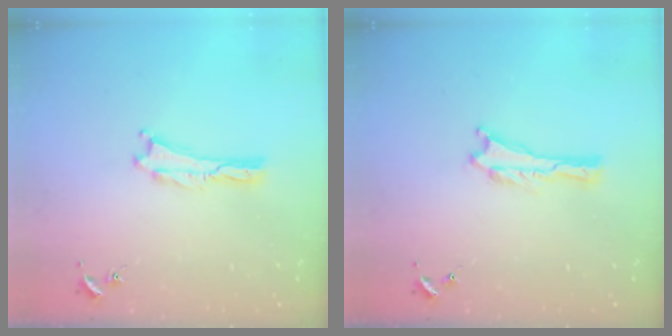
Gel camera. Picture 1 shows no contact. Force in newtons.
{"total": 0.0}